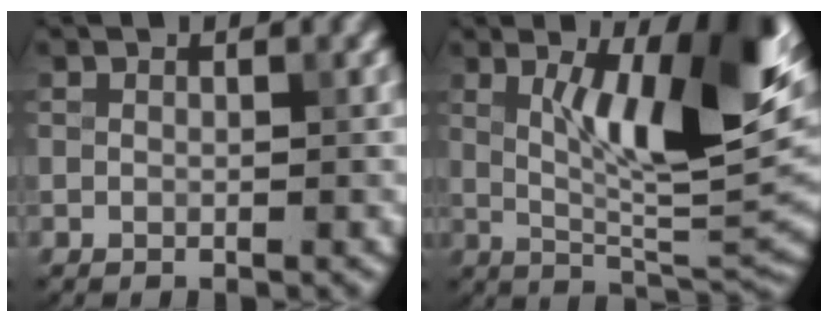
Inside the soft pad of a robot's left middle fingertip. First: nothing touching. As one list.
[{"total": 11.6, "force": [3.5, 2.7, 10.7], "torque": [-0.162, -0.009, 0.062]}]